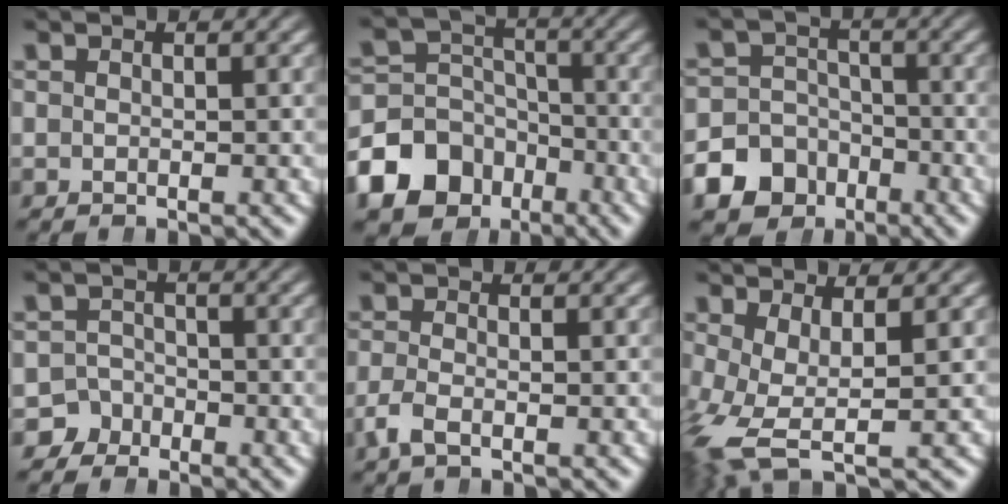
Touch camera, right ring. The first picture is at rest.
{"total": 11.3, "force": [-5.3, 9.1, 4.0], "torque": [-0.067, -0.041, -0.084]}
{"total": 9.0, "force": [-4.7, 7.3, 2.3], "torque": [-0.040, -0.029, -0.081]}
{"total": 4.9, "force": [-3.2, 3.7, 0.2], "torque": [-0.006, -0.013, -0.057]}
{"total": 1.9, "force": [-1.3, 0.6, 1.2], "torque": [-0.032, -0.009, -0.022]}
{"total": 5.2, "force": [-1.9, 3.0, 3.8], "torque": [-0.112, -0.048, -0.012]}